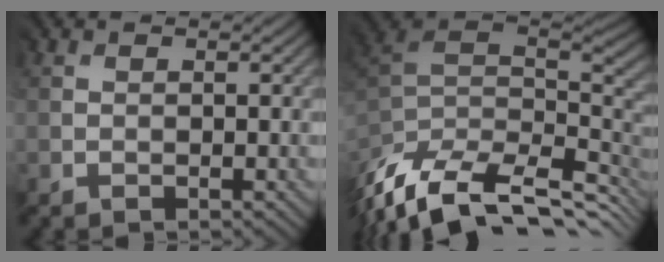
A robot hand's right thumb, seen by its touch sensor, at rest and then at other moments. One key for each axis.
{"total": 10.1, "fx": -4.7, "fy": 4.9, "fz": 7.5, "tx": -0.196, "ty": -0.012, "tz": -0.070}